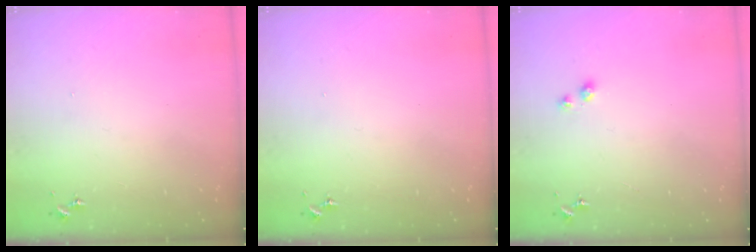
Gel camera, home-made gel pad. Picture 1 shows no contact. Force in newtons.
{"total": 0.0}
{"total": 2.9, "press": 2.9, "slide": 0.5}